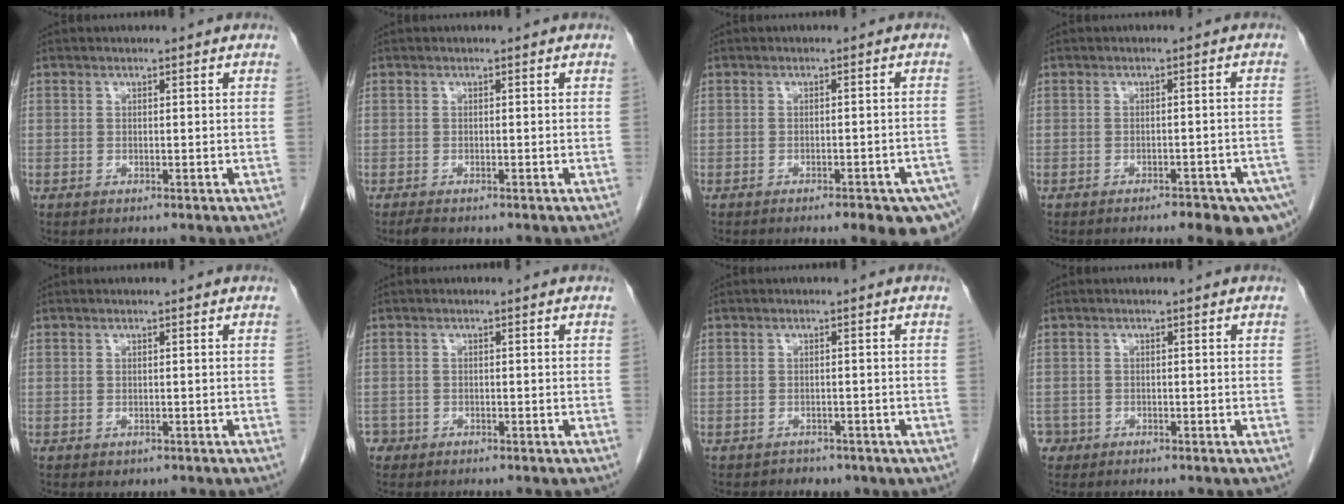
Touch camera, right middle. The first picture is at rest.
{"total": 1.1, "force": [-0.9, 0.3, 0.6], "torque": [-0.018, -0.003, -0.016]}
{"total": 10.1, "force": [-7.0, 2.4, 6.9], "torque": [-0.051, 0.005, -0.082]}
{"total": 10.1, "force": [-7.4, 2.8, 6.3], "torque": [-0.050, 0.004, -0.086]}
{"total": 0.7, "force": [-0.3, 0.5, 0.4], "torque": [-0.007, 0.000, 0.002]}
{"total": 1.4, "force": [-0.9, 1.1, -0.1], "torque": [-0.001, 0.005, -0.017]}
{"total": 3.8, "force": [-2.8, 2.4, 0.9], "torque": [-0.018, 0.006, -0.026]}
{"total": 1.6, "force": [-1.0, 1.3, -0.1], "torque": [0.000, 0.007, -0.018]}